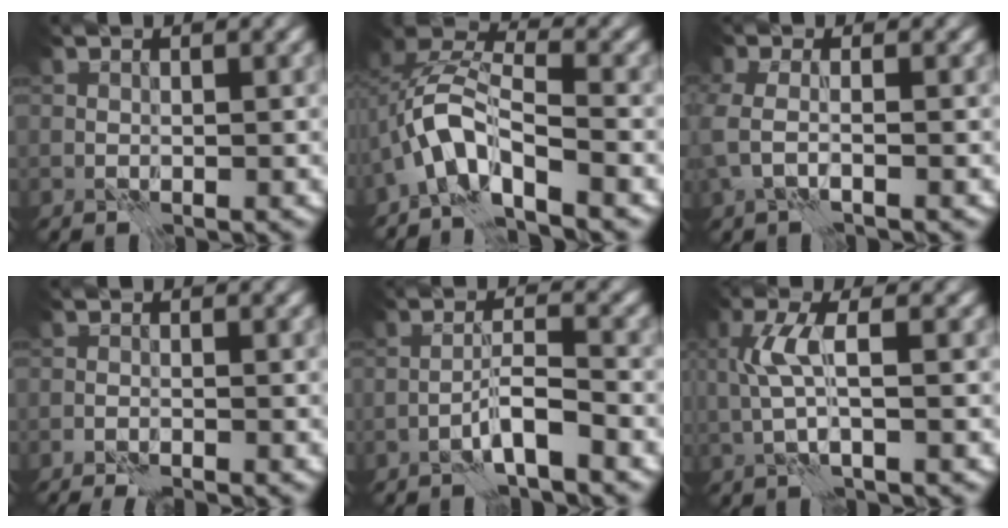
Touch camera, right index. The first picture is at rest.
{"total": 5.6, "force": [-3.1, 1.8, 4.3], "torque": [-0.076, 0.013, -0.073]}
{"total": 1.9, "force": [-0.6, 0.6, 1.8], "torque": [-0.051, -0.003, -0.020]}
{"total": 1.2, "force": [-1.0, -0.7, 0.3], "torque": [-0.006, 0.004, -0.019]}
{"total": 2.6, "force": [-1.7, -0.2, 1.9], "torque": [-0.033, 0.016, -0.039]}
{"total": 3.0, "force": [0.6, 0.4, 2.9], "torque": [-0.064, 0.007, 0.011]}